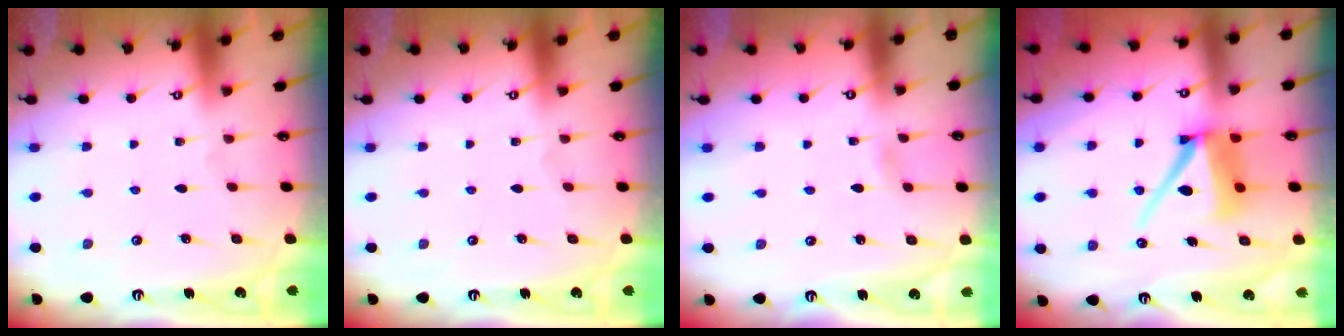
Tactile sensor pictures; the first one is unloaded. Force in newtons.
{"total": 0.0}
{"total": 1.6, "press": 1.6, "slide": 0.2}
{"total": 11.3, "press": 11.3, "slide": 1.4}